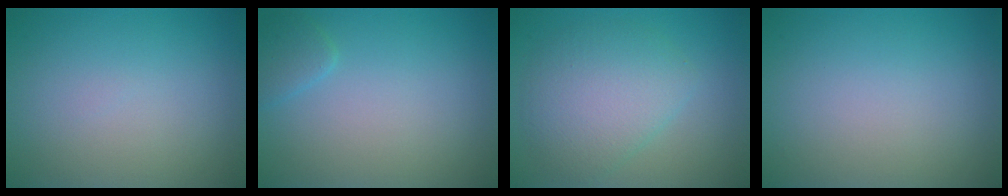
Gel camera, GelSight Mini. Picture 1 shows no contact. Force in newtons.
{"total": 1.3, "press": 1.2, "slide": 0.1}
{"total": 5.0, "press": 5.0, "slide": 0.1}
{"total": 0.0}